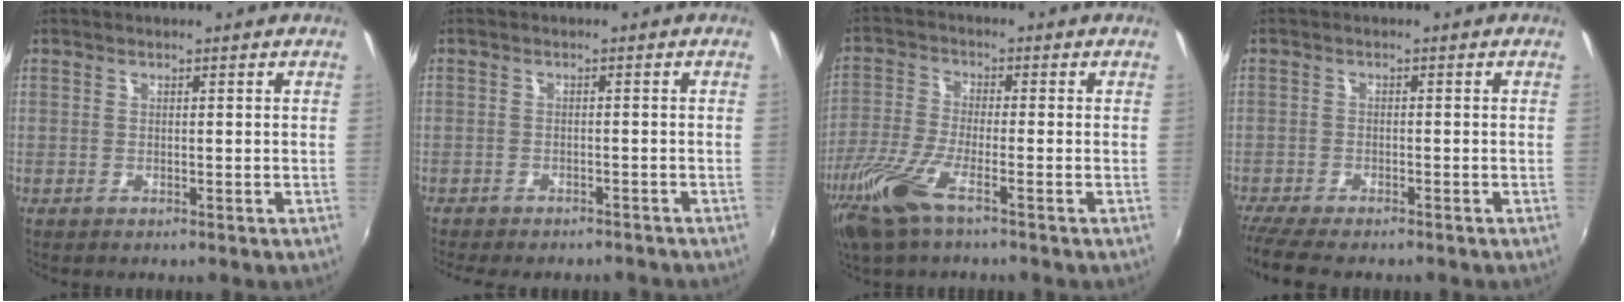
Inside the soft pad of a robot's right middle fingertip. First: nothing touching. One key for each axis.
{"total": 8.1, "fx": -7.1, "fy": 2.3, "fz": 3.2, "tx": -0.074, "ty": -0.020, "tz": -0.100}
{"total": 9.9, "fx": -6.1, "fy": 1.8, "fz": 7.5, "tx": -0.177, "ty": -0.023, "tz": -0.124}
{"total": 7.1, "fx": -6.1, "fy": 1.2, "fz": 3.6, "tx": -0.093, "ty": -0.034, "tz": -0.106}